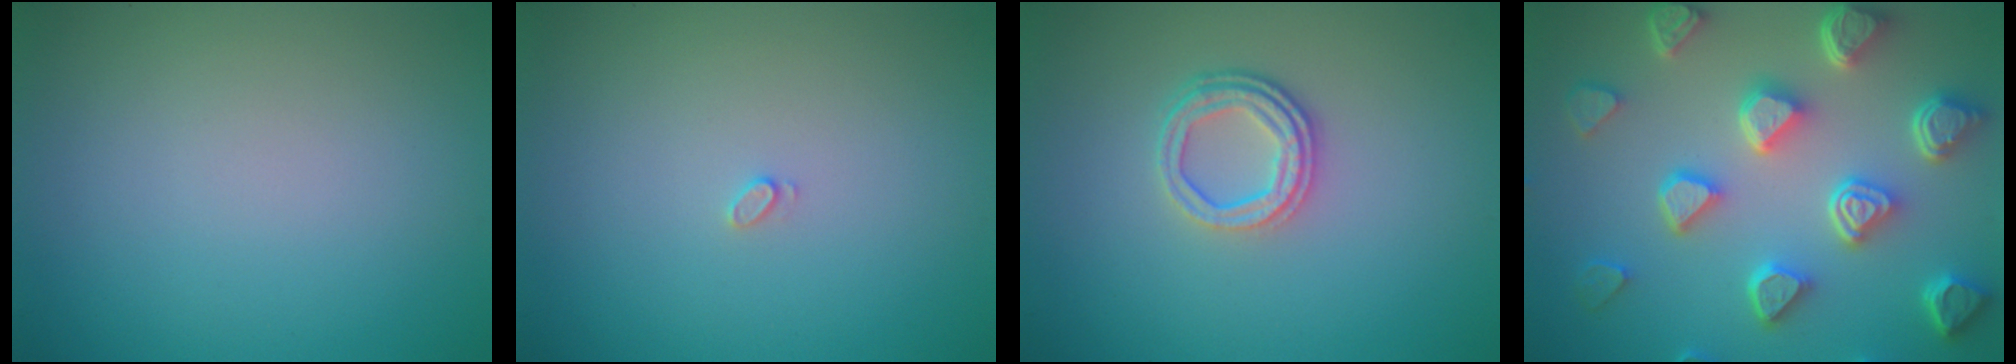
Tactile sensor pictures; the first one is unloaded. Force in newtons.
{"total": 0.6, "press": 0.6, "slide": 0.1}
{"total": 3.1, "press": 2.5, "slide": 1.8}
{"total": 7.7, "press": 5.9, "slide": 4.9}